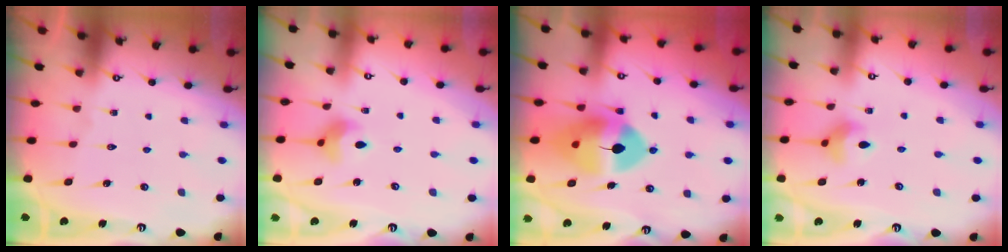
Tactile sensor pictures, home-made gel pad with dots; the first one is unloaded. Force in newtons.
{"total": 6.0, "press": 5.9, "slide": 0.6}
{"total": 13.7, "press": 13.5, "slide": 2.2}
{"total": 6.3, "press": 6.3, "slide": 0.6}